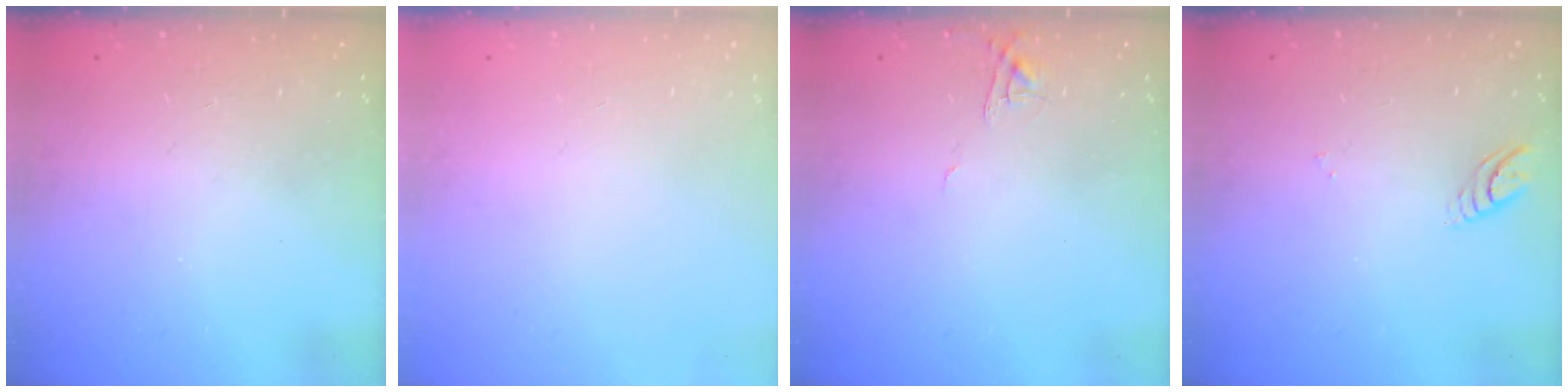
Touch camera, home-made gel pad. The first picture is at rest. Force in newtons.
{"total": 0.0}
{"total": 5.3, "press": 5.3, "slide": 0.3}
{"total": 4.0, "press": 4.0, "slide": 0.2}